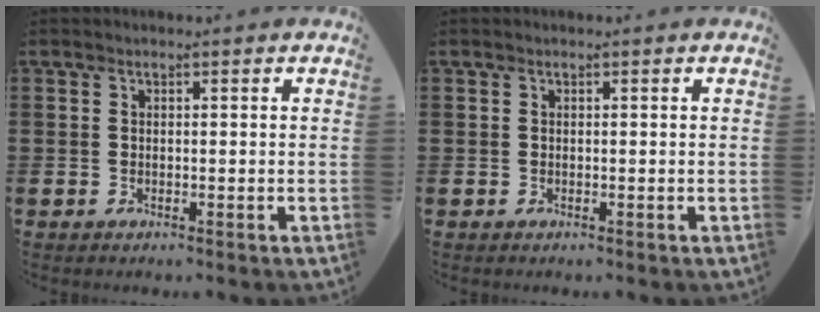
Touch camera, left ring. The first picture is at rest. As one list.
[{"total": 0.0}]